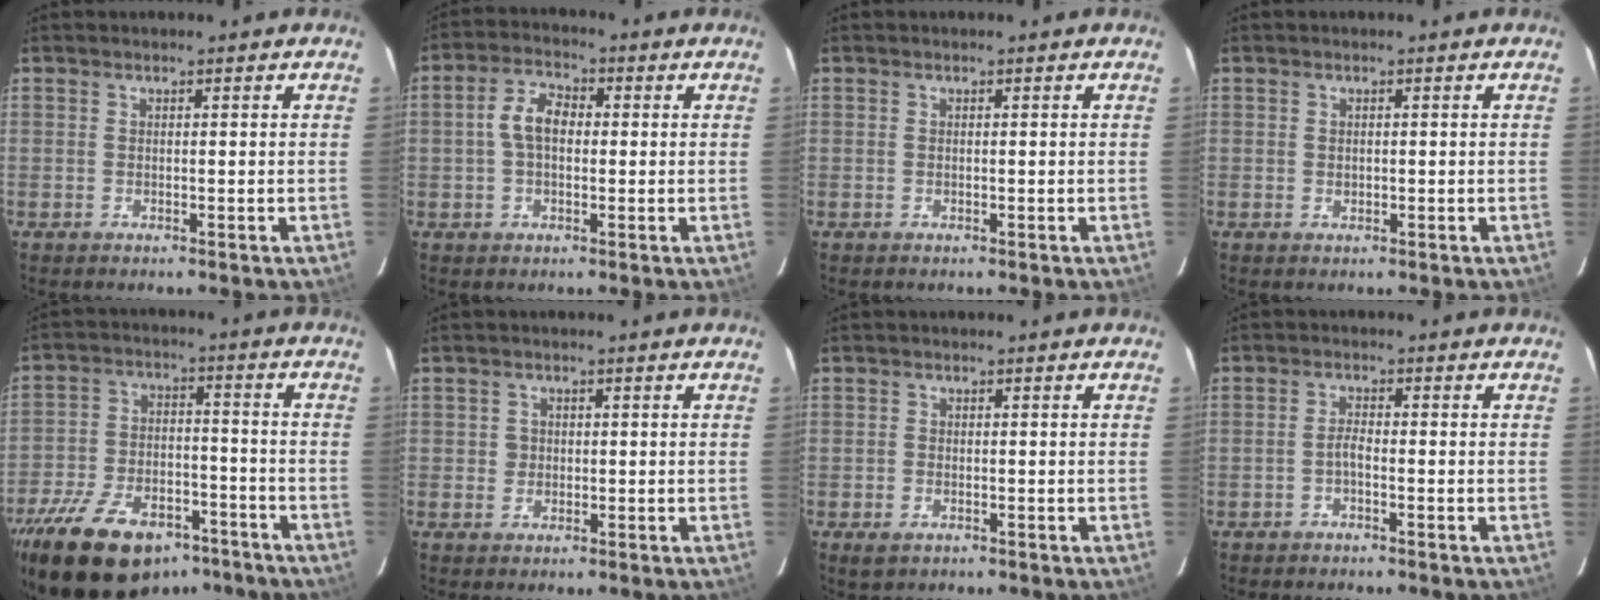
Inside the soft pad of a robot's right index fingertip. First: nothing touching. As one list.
[{"total": 6.1, "force": [0.2, 3.9, 4.7], "torque": [-0.094, 0.018, 0.005]}, {"total": 0.0}, {"total": 0.7, "force": [0.1, 0.6, 0.4], "torque": [-0.004, 0.003, 0.003]}, {"total": 21.9, "force": [-15.2, 10.9, 11.2], "torque": [-0.234, -0.005, -0.231]}, {"total": 1.9, "force": [-0.1, 1.9, 0.3], "torque": [0.001, 0.004, -0.001]}, {"total": 2.5, "force": [-1.4, 1.5, 1.4], "torque": [-0.028, -0.007, -0.023]}, {"total": 1.6, "force": [-1.0, 0.3, 1.2], "torque": [-0.026, 0.005, -0.021]}]